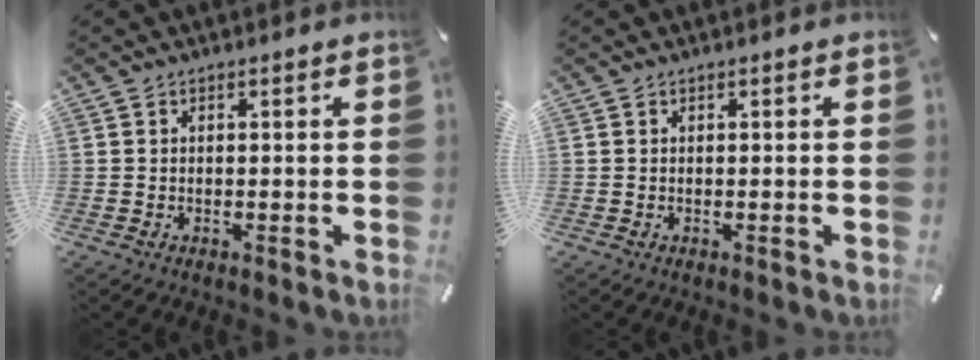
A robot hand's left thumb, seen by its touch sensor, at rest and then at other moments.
{"total": 0.0}